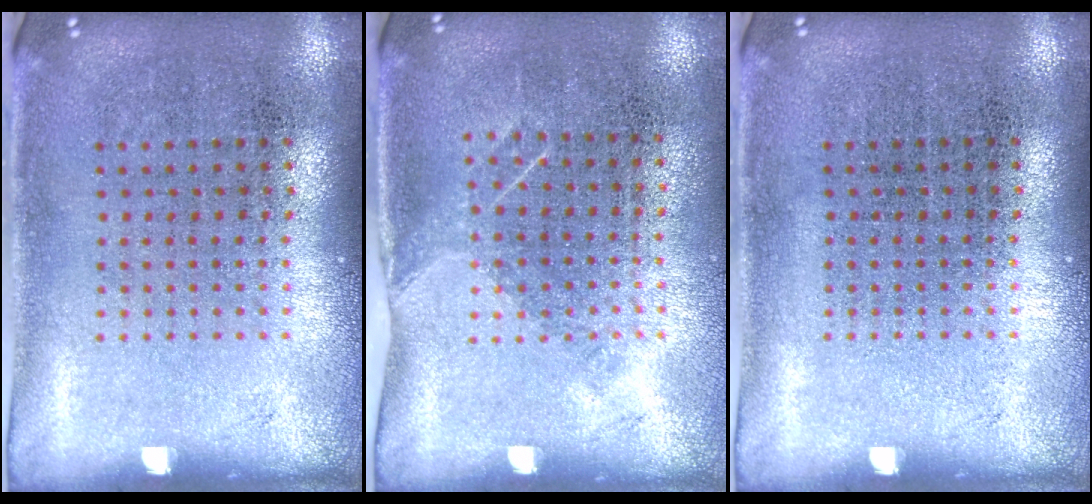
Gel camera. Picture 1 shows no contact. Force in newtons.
{"total": 1.1, "press": 0.8, "slide": 0.6}
{"total": 0.0}